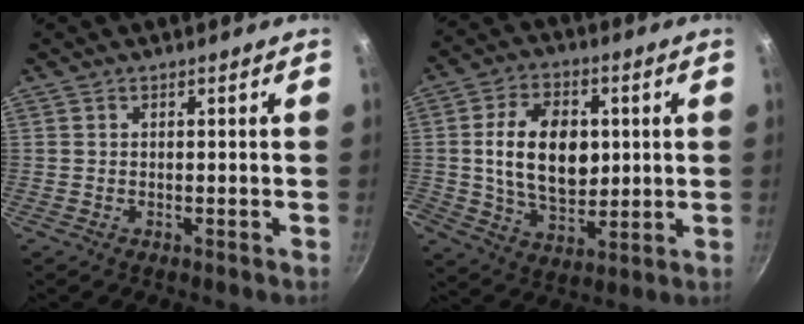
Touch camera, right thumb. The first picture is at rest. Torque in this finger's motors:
{"motor_torque": [2.31, 2.70, 2.31, -0.47, 0.42]}